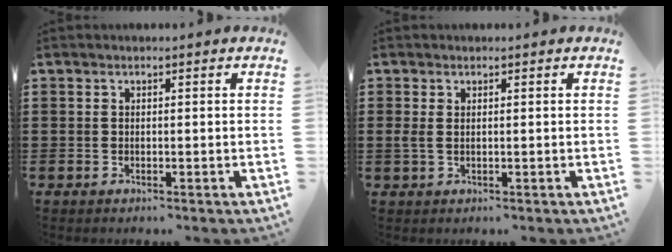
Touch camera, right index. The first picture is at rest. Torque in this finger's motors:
{"motor_torque": [0.23, 0.18, 0.02, 0.00]}